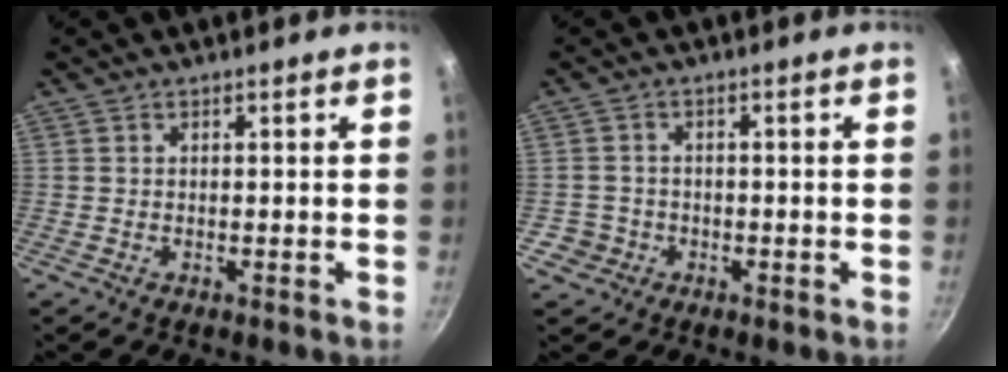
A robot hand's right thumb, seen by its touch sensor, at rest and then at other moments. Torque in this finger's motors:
{"motor_torque": [0.19, -0.01, 0.30, -0.17, -0.03]}